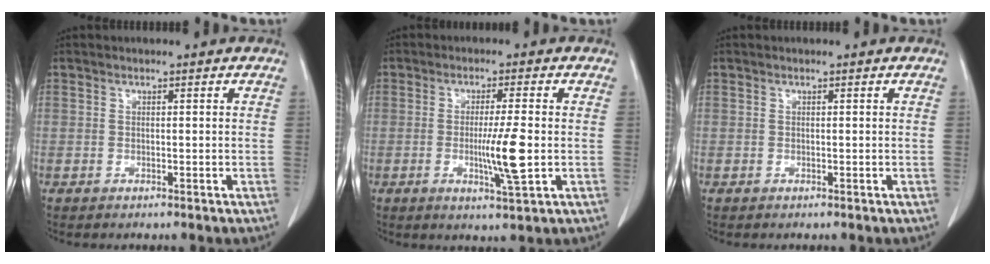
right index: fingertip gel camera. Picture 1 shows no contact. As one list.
[{"total": 6.6, "force": [-1.0, -0.2, 6.5], "torque": [-0.112, -0.014, -0.018]}, {"total": 0.0}]